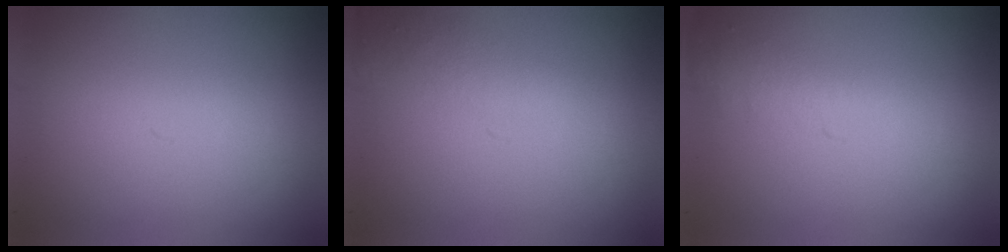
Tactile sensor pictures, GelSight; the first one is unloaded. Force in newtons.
{"total": 1.3}
{"total": 1.1}